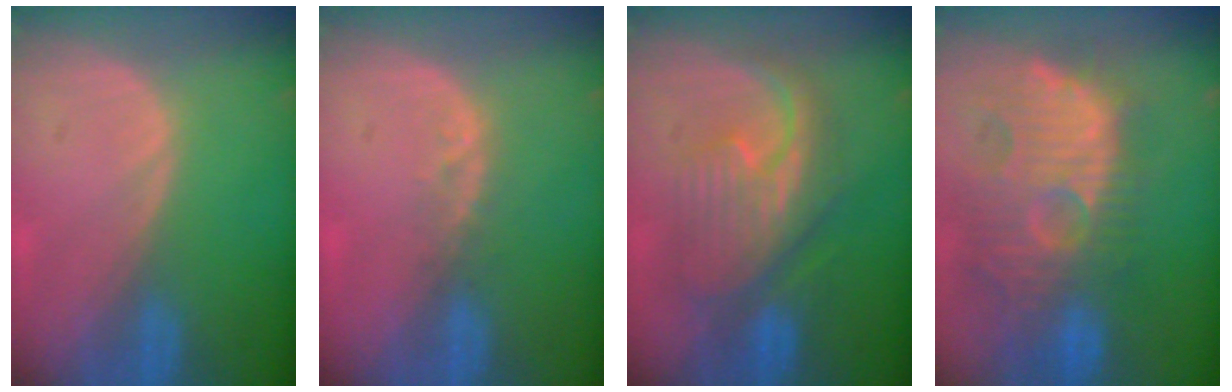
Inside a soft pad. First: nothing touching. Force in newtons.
{"total": 2.1, "press": 1.8, "slide": 1.1}
{"total": 9.0, "press": 8.9, "slide": 0.5}
{"total": 13.5, "press": 12.3, "slide": 5.5}